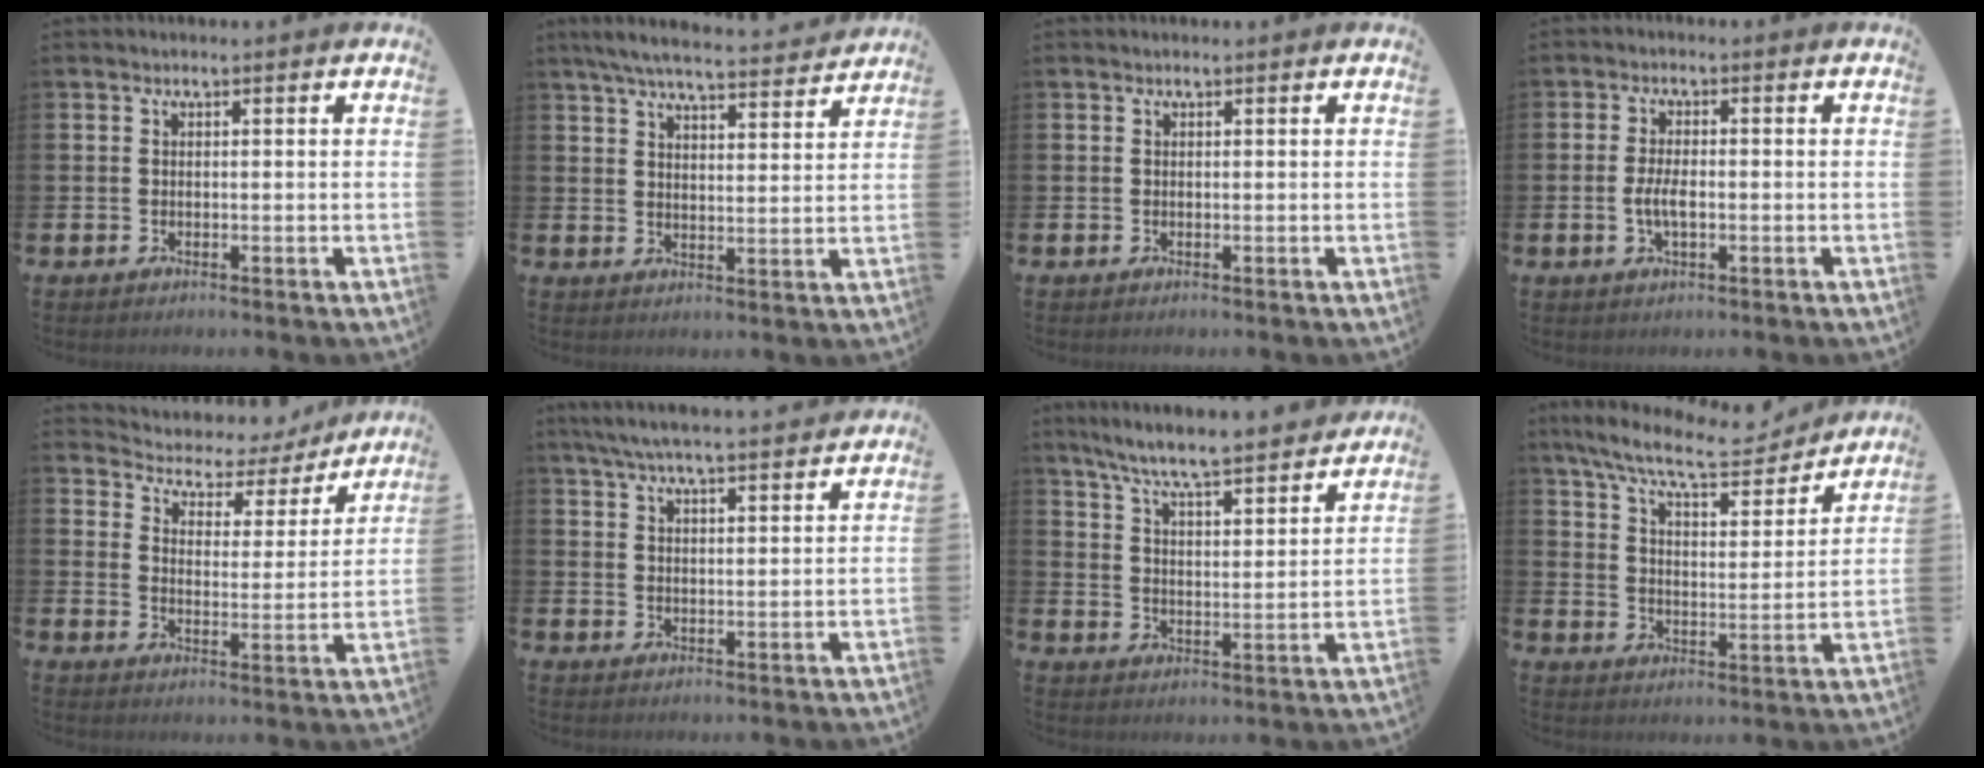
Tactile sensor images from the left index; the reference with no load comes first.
{"total": 6.1, "force": [5.7, 0.5, 2.0], "torque": [-0.054, -0.034, 0.101]}
{"total": 0.0}
{"total": 3.2, "force": [-0.5, 1.3, 2.9], "torque": [-0.051, -0.004, -0.014]}
{"total": 5.0, "force": [4.5, 2.0, 0.4], "torque": [-0.033, -0.040, 0.071]}
{"total": 5.6, "force": [5.3, 0.0, 1.8], "torque": [-0.048, -0.024, 0.095]}
{"total": 7.2, "force": [6.8, 0.0, 2.5], "torque": [-0.078, -0.049, 0.118]}
{"total": 10.5, "force": [9.4, 2.0, 4.4], "torque": [-0.116, -0.049, 0.163]}